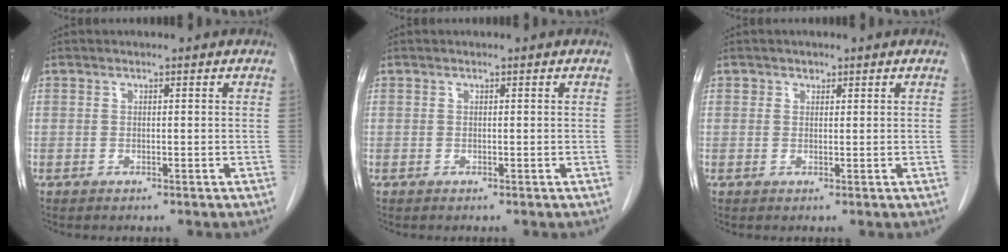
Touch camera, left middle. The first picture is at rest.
{"total": 0.0}
{"total": 0.9, "force": [0.5, 0.7, 0.1], "torque": [0.005, -0.003, 0.005]}